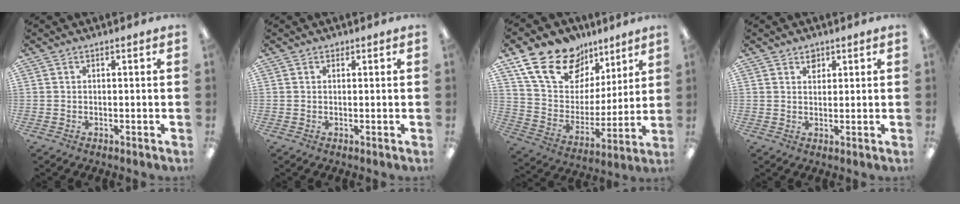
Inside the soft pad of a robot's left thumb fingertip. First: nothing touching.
{"total": 0.8, "force": [0.6, 0.5, 0.1], "torque": [-0.001, 0.002, 0.012]}
{"total": 20.7, "force": [13.1, 13.1, 9.3], "torque": [-0.173, -0.061, 0.244]}
{"total": 2.4, "force": [1.7, 1.5, 0.5], "torque": [0.004, -0.007, 0.030]}